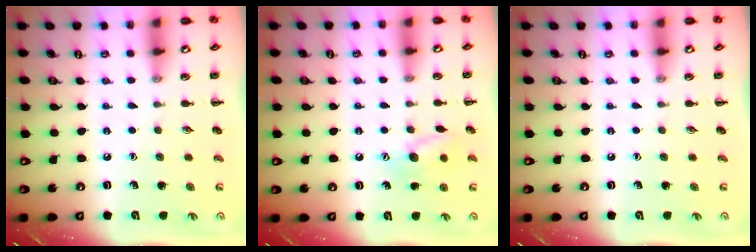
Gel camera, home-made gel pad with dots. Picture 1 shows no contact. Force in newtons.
{"total": 10.1, "press": 10.1, "slide": 0.6}
{"total": 0.0}